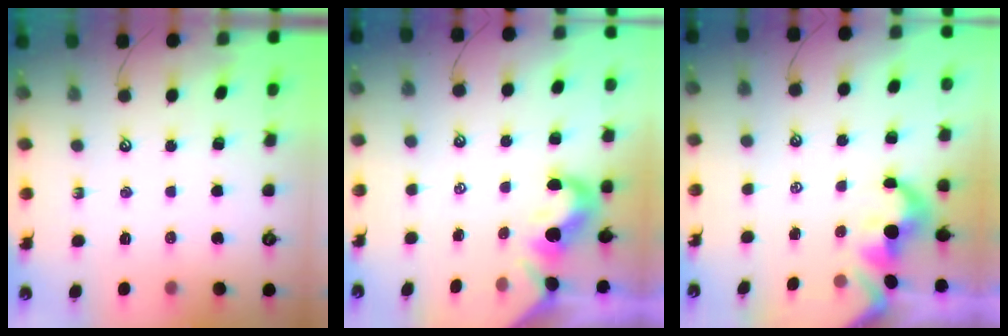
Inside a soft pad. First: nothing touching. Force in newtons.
{"total": 1.9, "press": 1.7, "slide": 0.7}
{"total": 1.7, "press": 1.4, "slide": 0.9}